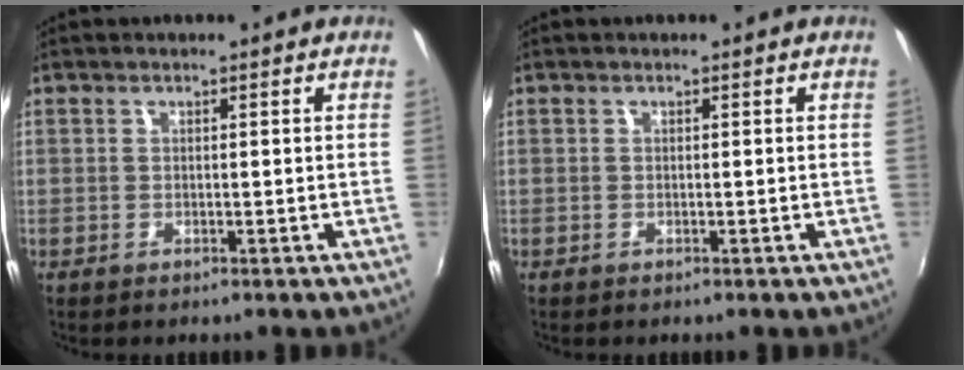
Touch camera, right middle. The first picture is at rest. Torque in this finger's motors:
{"motor_torque": [1.05, -1.09, -0.48, -0.21]}